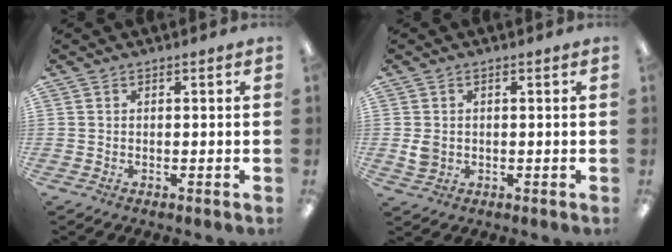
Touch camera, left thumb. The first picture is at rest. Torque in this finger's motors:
{"motor_torque": [-0.16, 0.21, 0.22, -0.29, 0.08]}